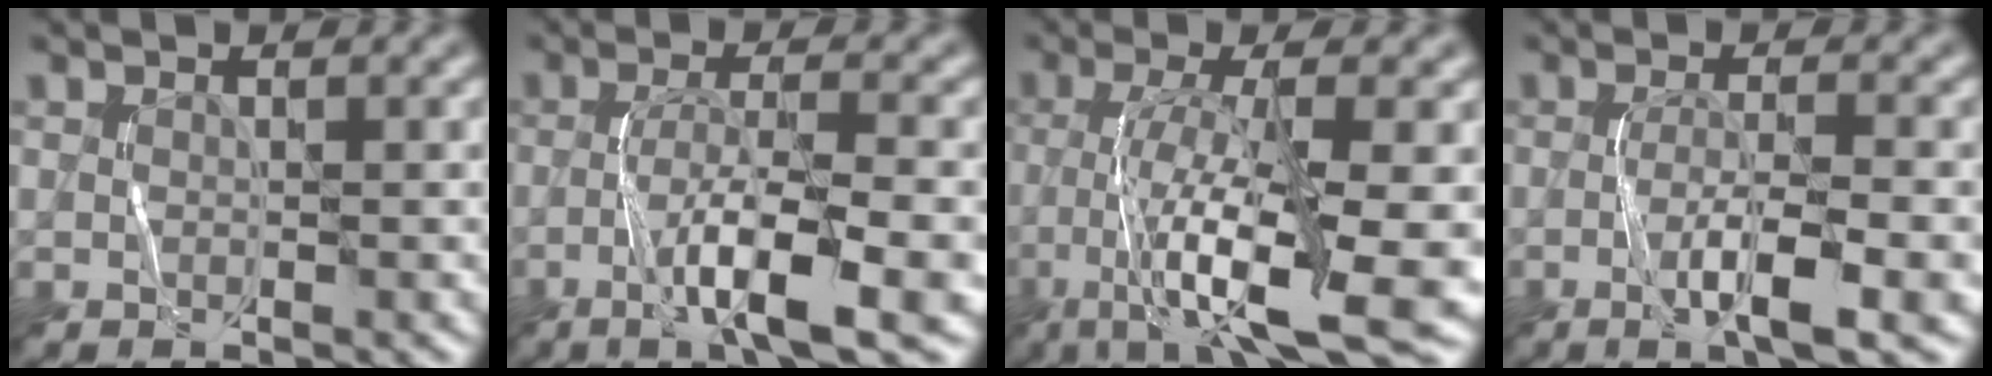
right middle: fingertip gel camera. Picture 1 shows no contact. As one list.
[{"total": 7.0, "force": [-2.6, 1.2, 6.4], "torque": [-0.109, 0.003, -0.047]}, {"total": 11.9, "force": [-4.4, 2.7, 10.7], "torque": [-0.190, -0.011, -0.069]}, {"total": 4.8, "force": [-1.7, 0.8, 4.4], "torque": [-0.076, 0.001, -0.027]}]